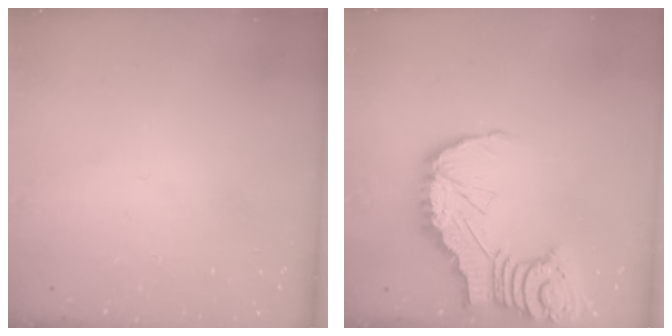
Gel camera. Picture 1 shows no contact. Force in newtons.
{"total": 15.4, "press": 15.3, "slide": 1.7}